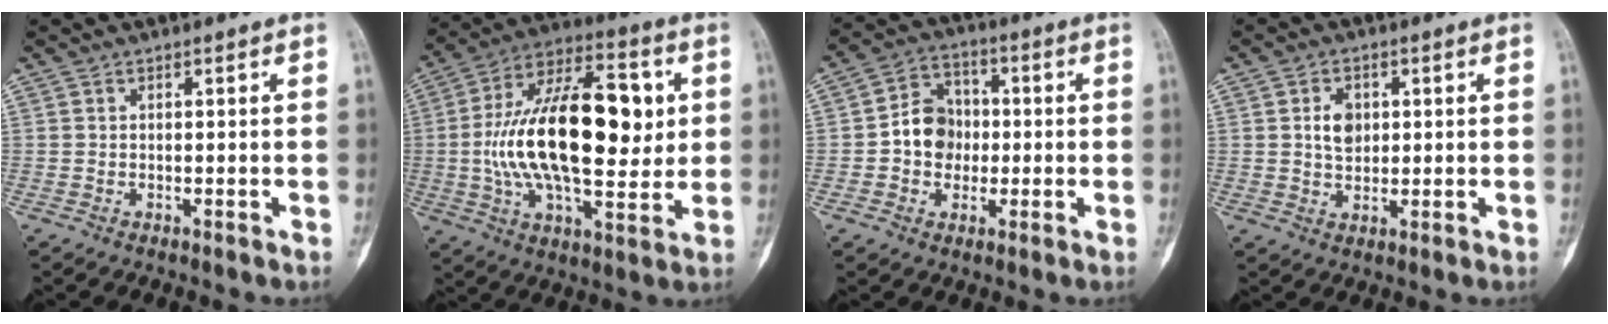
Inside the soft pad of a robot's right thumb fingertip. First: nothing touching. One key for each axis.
{"total": 26.1, "fx": 2.1, "fy": 12.5, "fz": 22.8, "tx": -0.383, "ty": 0.011, "tz": 0.030}
{"total": 8.9, "fx": -0.6, "fy": 7.6, "fz": 4.6, "tx": -0.044, "ty": 0.025, "tz": -0.021}
{"total": 4.9, "fx": 0.9, "fy": 3.6, "fz": 3.2, "tx": -0.039, "ty": -0.004, "tz": 0.016}